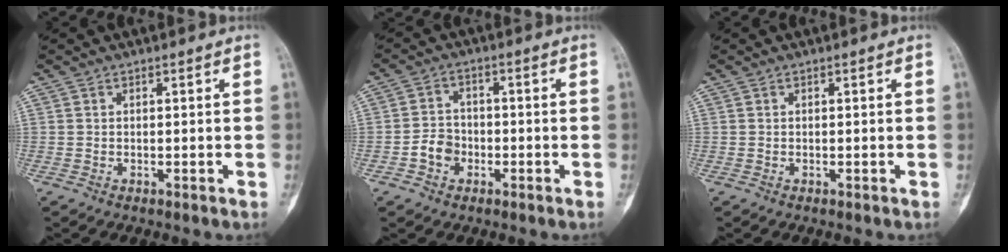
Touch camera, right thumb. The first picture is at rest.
{"total": 4.6, "force": [-1.7, 3.8, 1.9], "torque": [-0.017, 0.019, -0.036]}
{"total": 0.0}